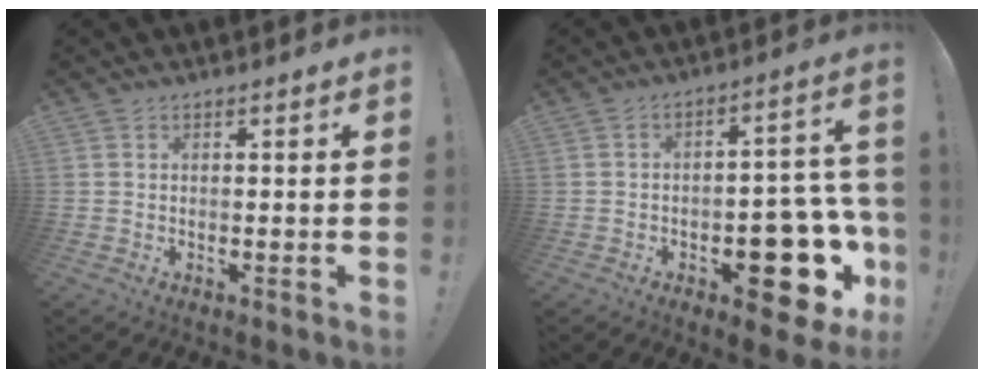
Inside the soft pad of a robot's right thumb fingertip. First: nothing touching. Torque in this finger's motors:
{"motor_torque": [1.92, 2.48, 1.47, -1.30, 0.43]}